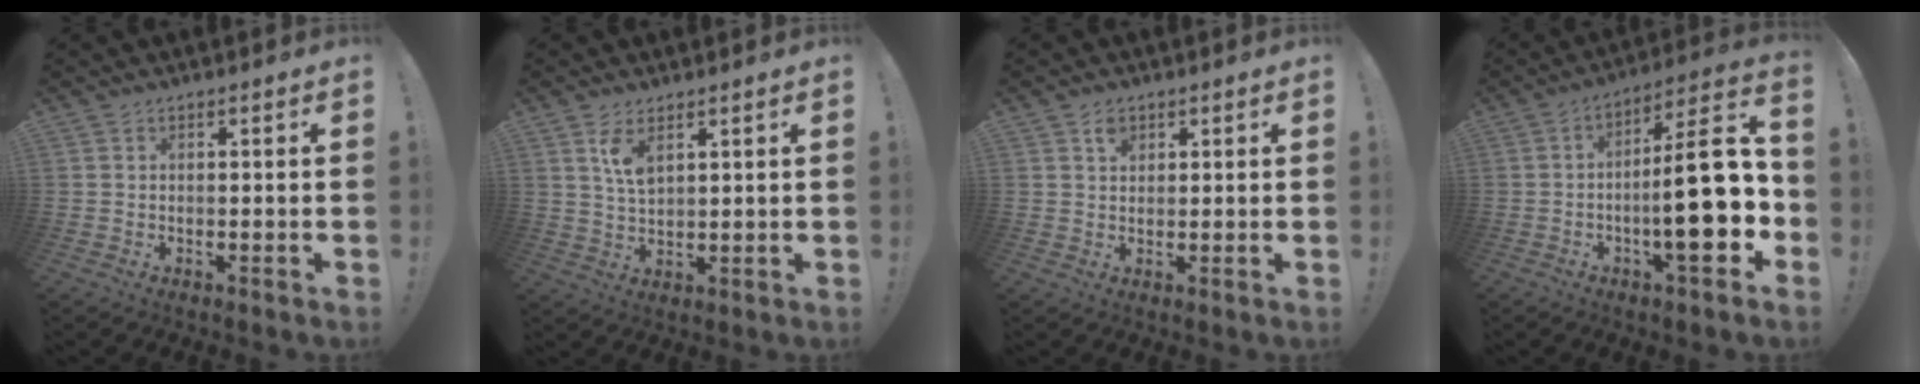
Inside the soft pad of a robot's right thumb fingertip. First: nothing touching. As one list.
[{"total": 5.9, "force": [3.3, 2.5, 4.2], "torque": [-0.072, -0.015, 0.057]}, {"total": 2.7, "force": [1.5, 1.9, 1.2], "torque": [-0.002, -0.008, 0.024]}, {"total": 21.0, "force": [-3.2, 5.2, 20.1], "torque": [-0.306, 0.008, -0.052]}]